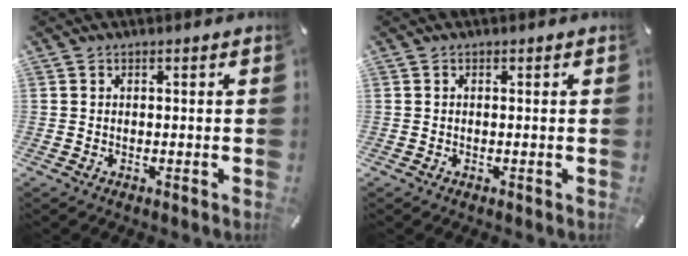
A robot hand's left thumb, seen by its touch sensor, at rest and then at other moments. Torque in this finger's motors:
{"motor_torque": [-0.06, 0.10, -0.02, -0.02, 0.00]}